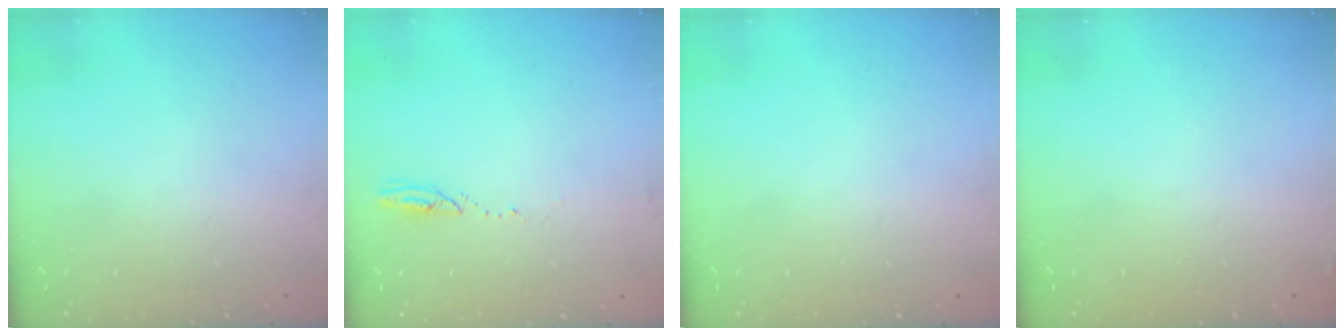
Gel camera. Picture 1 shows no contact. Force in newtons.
{"total": 2.5, "press": 2.5, "slide": 0.2}
{"total": 0.0}
{"total": 2.5, "press": 2.4, "slide": 0.8}